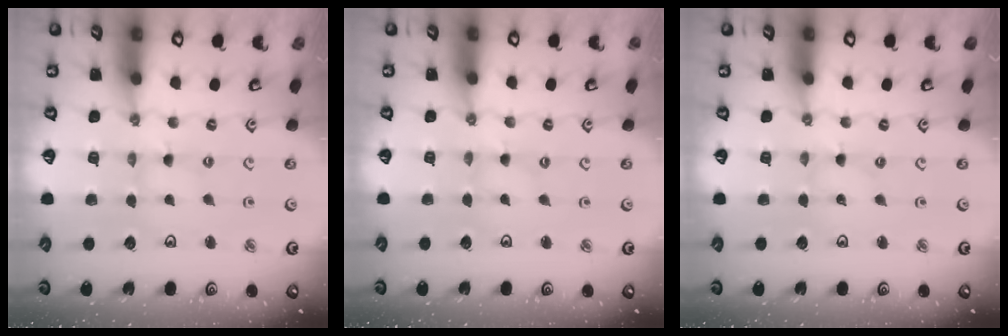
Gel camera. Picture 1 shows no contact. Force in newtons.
{"total": 0.0}
{"total": 0.0}